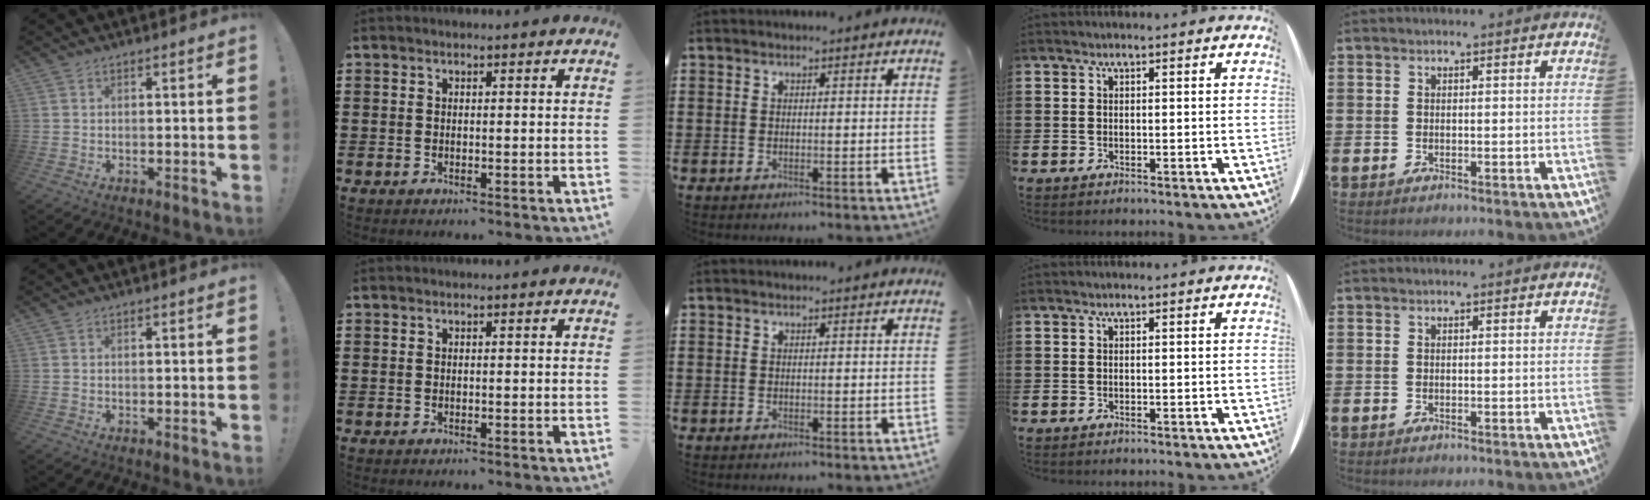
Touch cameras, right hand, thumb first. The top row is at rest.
{}